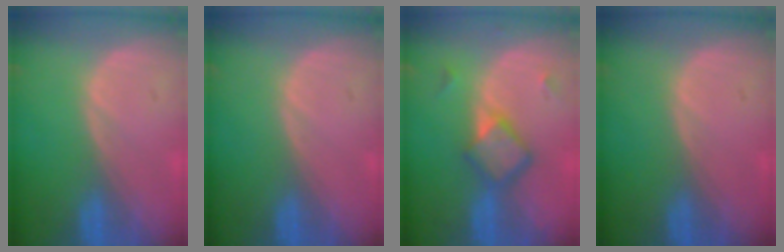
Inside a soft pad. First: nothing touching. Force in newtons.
{"total": 0.0}
{"total": 5.8, "press": 5.1, "slide": 2.8}
{"total": 0.0}